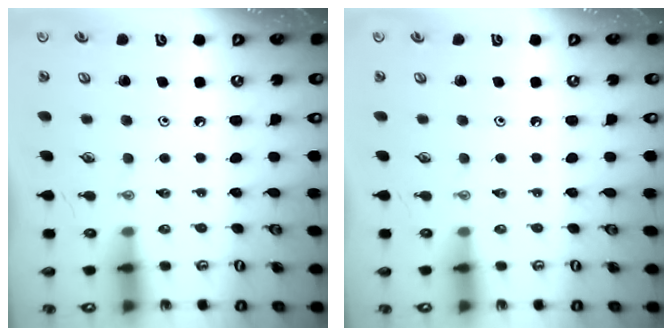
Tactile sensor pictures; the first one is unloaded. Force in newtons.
{"total": 0.0}